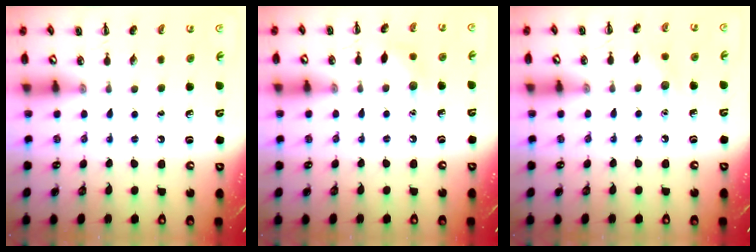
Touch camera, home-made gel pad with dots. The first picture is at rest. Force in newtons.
{"total": 6.9, "press": 6.8, "slide": 1.5}
{"total": 5.6, "press": 5.4, "slide": 1.5}